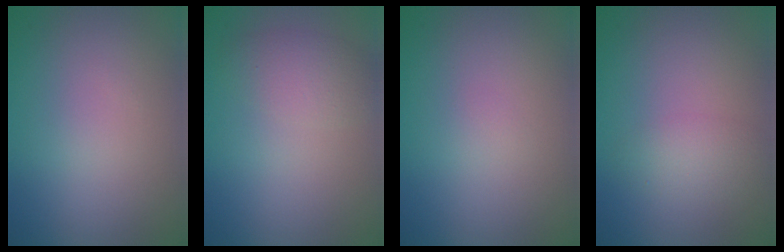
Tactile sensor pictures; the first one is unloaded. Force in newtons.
{"total": 2.6, "press": 2.6, "slide": 0.1}
{"total": 0.0}
{"total": 2.2, "press": 2.2, "slide": 0.1}